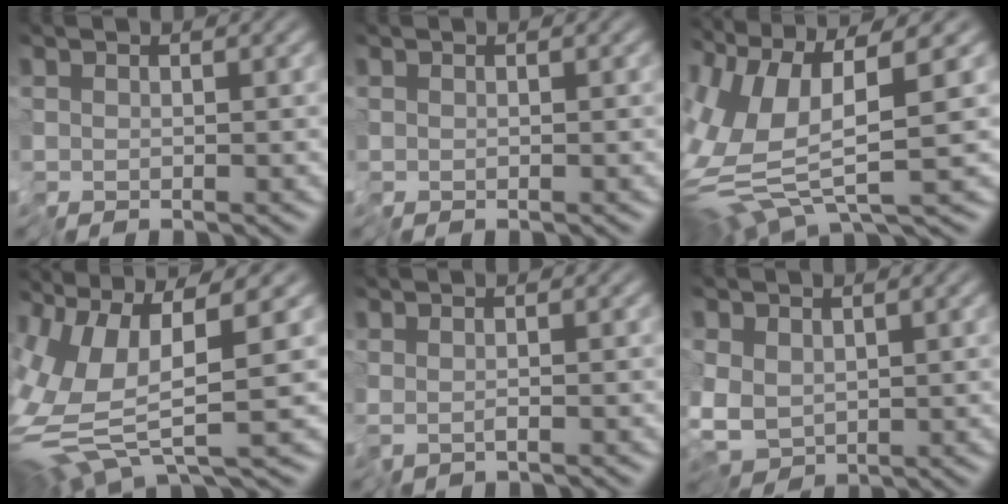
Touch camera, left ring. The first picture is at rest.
{"total": 0.0}
{"total": 8.4, "force": [1.2, 1.7, 8.1], "torque": [-0.190, -0.008, 0.028]}
{"total": 7.7, "force": [0.8, 1.5, 7.5], "torque": [-0.174, -0.009, 0.019]}
{"total": 0.7, "force": [0.3, -0.6, 0.3], "torque": [-0.004, -0.004, 0.009]}
{"total": 4.3, "force": [0.3, 2.7, 3.3], "torque": [-0.058, 0.001, 0.005]}